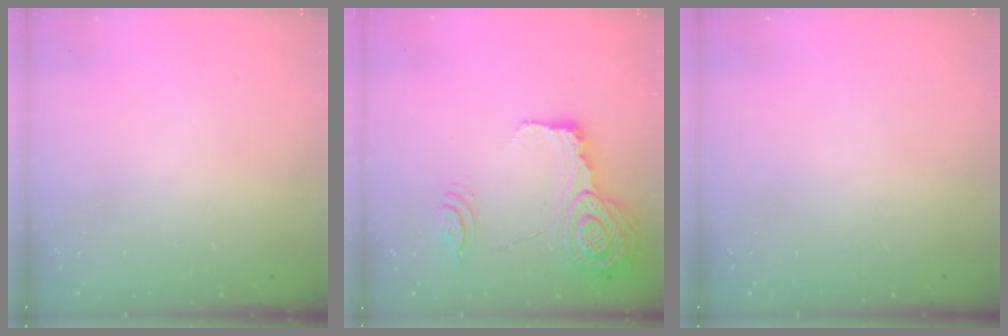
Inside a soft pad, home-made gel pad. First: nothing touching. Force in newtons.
{"total": 16.0, "press": 15.9, "slide": 1.2}
{"total": 0.0}